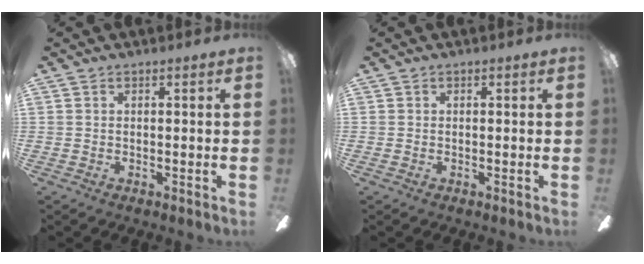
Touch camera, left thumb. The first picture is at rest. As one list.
[{"total": 0.0}]